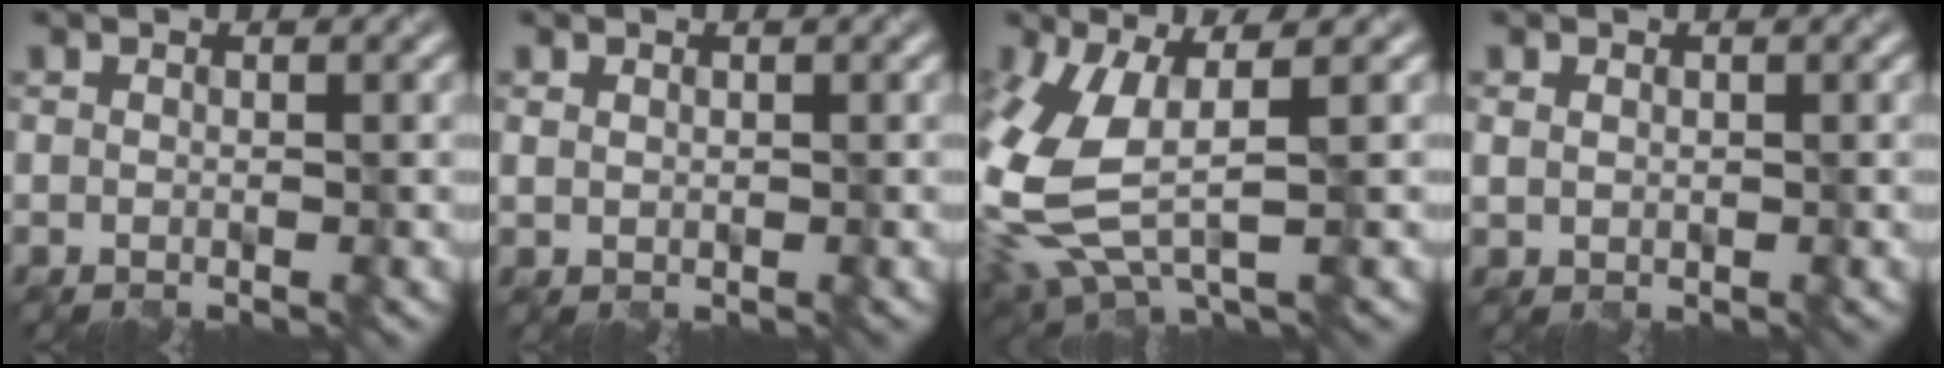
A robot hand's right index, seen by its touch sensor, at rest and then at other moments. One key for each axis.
{"total": 0.6, "fx": 0.4, "fy": 0.5, "fz": 0.1, "tx": -0.004, "ty": -0.001, "tz": 0.011}
{"total": 7.4, "fx": -0.1, "fy": 3.5, "fz": 6.5, "tx": -0.176, "ty": -0.020, "tz": 0.008}
{"total": 0.9, "fx": 0.4, "fy": 0.7, "fz": 0.3, "tx": -0.008, "ty": 0.000, "tz": 0.012}